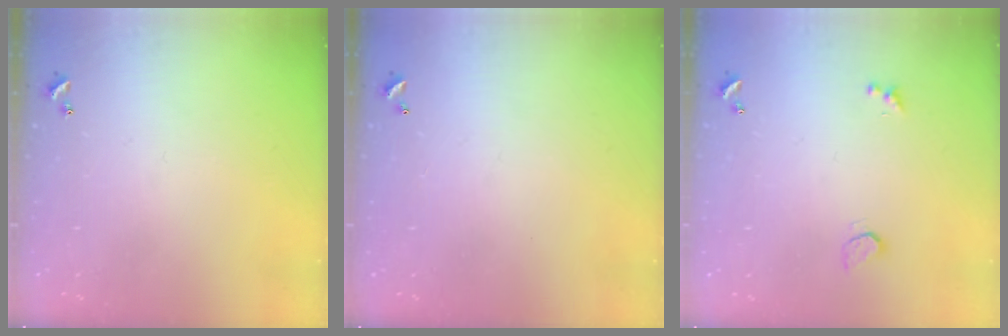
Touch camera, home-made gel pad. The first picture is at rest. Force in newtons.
{"total": 2.9, "press": 2.9, "slide": 0.1}
{"total": 0.9, "press": 0.8, "slide": 0.4}